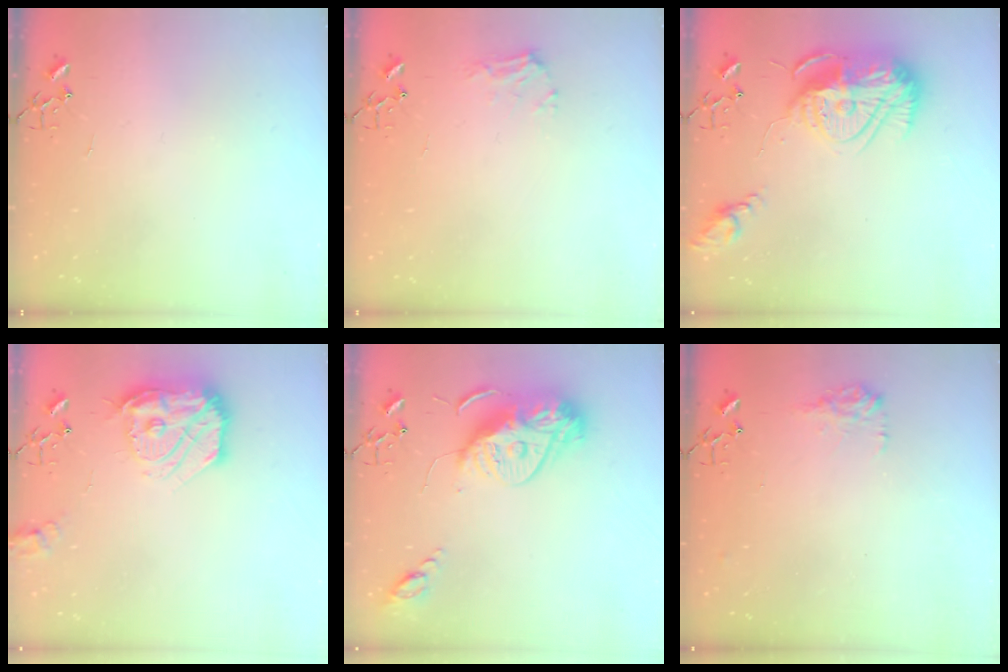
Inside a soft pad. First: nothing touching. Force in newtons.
{"total": 9.0, "press": 8.9, "slide": 0.9}
{"total": 18.7, "press": 18.6, "slide": 1.7}
{"total": 18.7, "press": 18.6, "slide": 1.8}
{"total": 16.1, "press": 16.0, "slide": 1.6}
{"total": 9.2, "press": 9.2, "slide": 0.4}